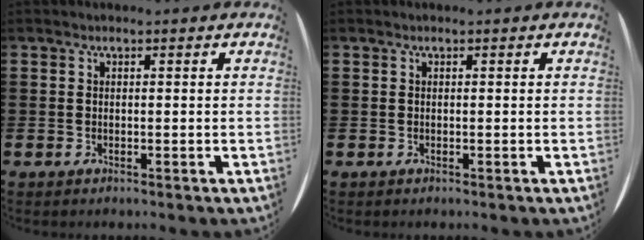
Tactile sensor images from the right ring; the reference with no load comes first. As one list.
[{"total": 0.0}]